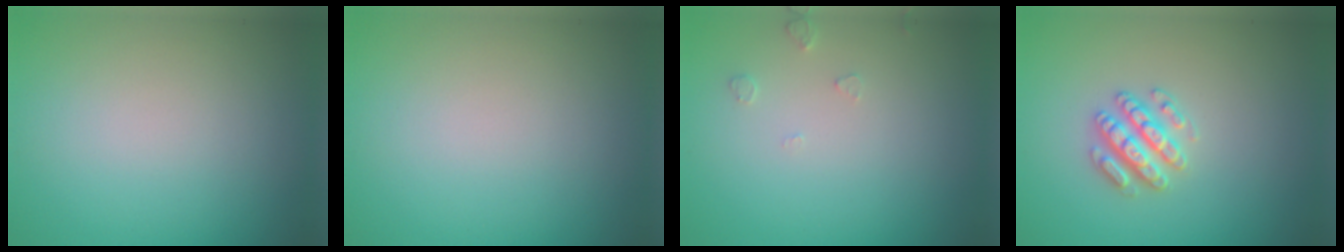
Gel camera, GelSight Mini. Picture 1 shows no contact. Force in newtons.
{"total": 0.0}
{"total": 0.9, "press": 0.9, "slide": 0.2}
{"total": 2.9, "press": 2.8, "slide": 0.6}